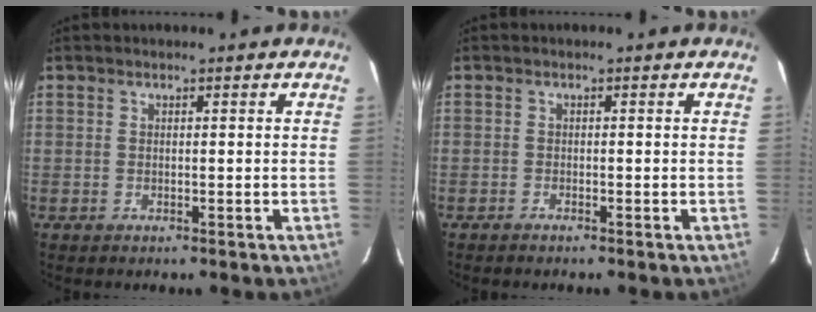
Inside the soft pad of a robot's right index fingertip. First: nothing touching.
{"total": 0.7, "force": [-0.7, 0.1, 0.2], "torque": [-0.006, -0.001, -0.014]}